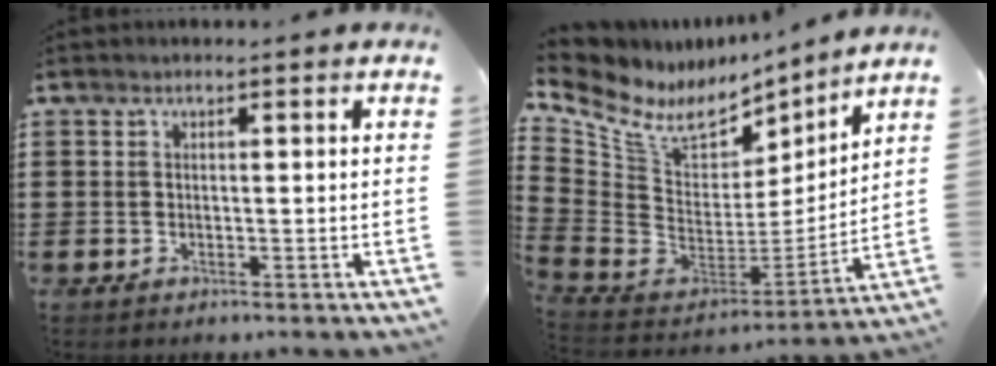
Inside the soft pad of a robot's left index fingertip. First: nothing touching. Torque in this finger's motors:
{"motor_torque": [1.20, -0.94, 0.34, 0.08]}